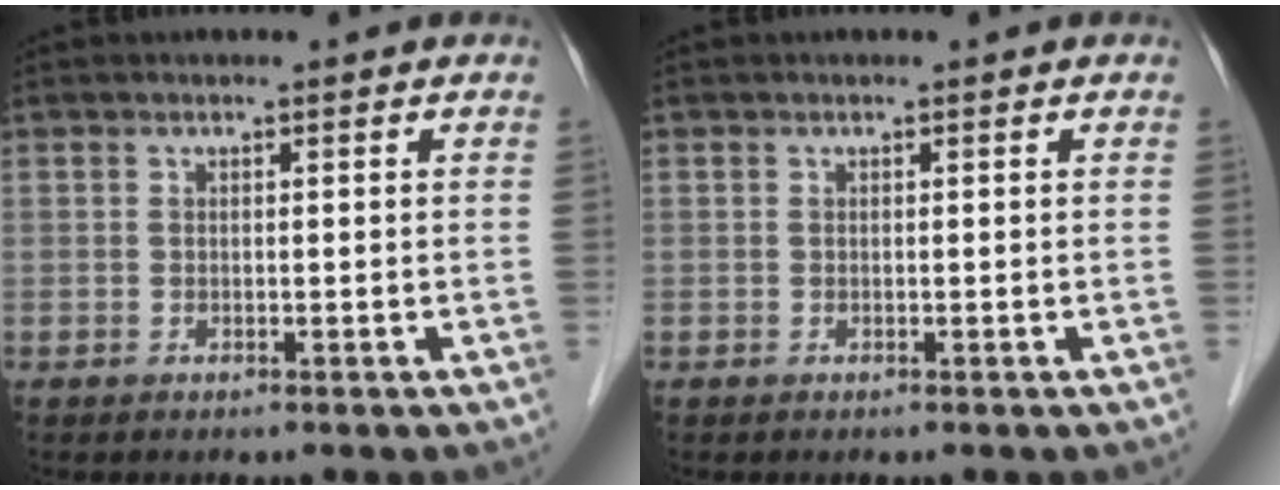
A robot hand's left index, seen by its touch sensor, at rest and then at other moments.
{"total": 0.0}